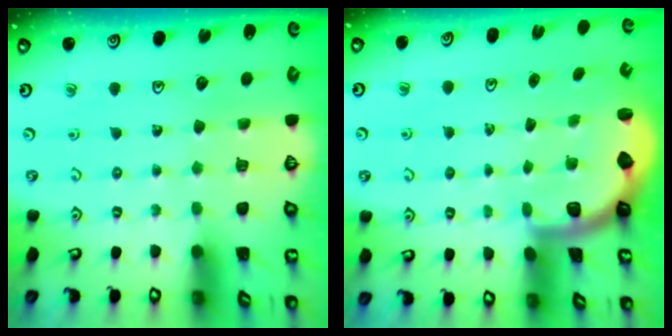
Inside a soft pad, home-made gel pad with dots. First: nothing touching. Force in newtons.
{"total": 2.0, "press": 2.0, "slide": 0.5}